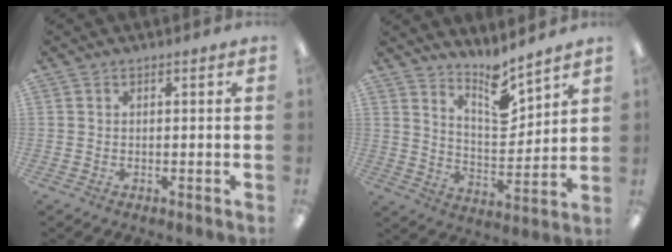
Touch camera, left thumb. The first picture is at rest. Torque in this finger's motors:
{"motor_torque": [0.18, 0.03, 0.10, -0.22, 0.06]}